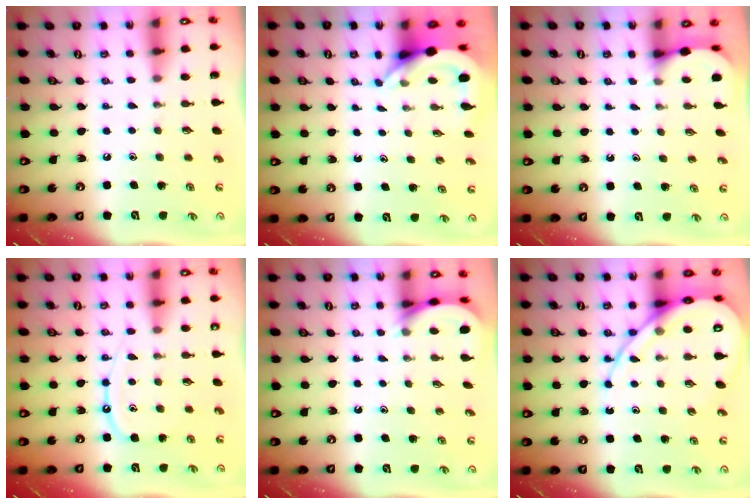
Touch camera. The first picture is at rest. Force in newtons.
{"total": 4.6, "press": 4.6, "slide": 0.3}
{"total": 2.6, "press": 2.6, "slide": 0.2}
{"total": 9.3, "press": 9.2, "slide": 1.0}
{"total": 3.8, "press": 3.8, "slide": 0.4}
{"total": 13.7, "press": 13.6, "slide": 1.4}